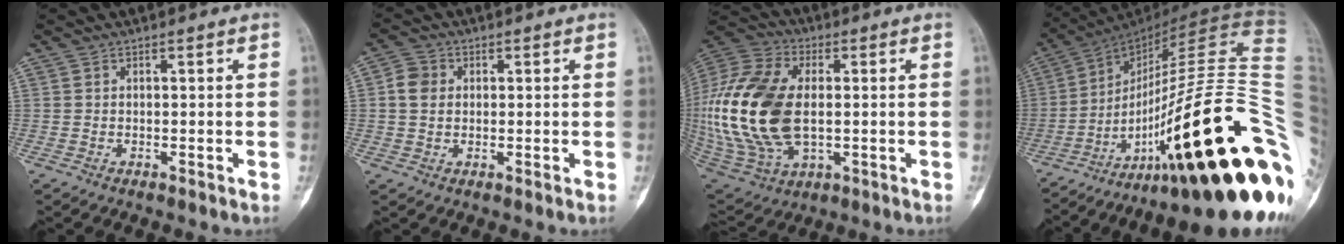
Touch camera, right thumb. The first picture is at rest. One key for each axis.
{"total": 4.8, "fx": 0.4, "fy": 3.9, "fz": 2.6, "tx": -0.044, "ty": 0.006, "tz": 0.001}
{"total": 26.2, "fx": -0.3, "fy": 15.6, "fz": 21.0, "tx": -0.461, "ty": -0.008, "tz": 0.007}
{"total": 43.3, "fx": -13.7, "fy": 10.8, "fz": 39.6, "tx": -0.513, "ty": 0.066, "tz": -0.214}